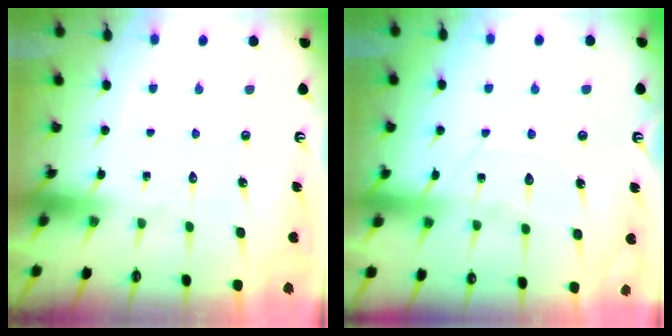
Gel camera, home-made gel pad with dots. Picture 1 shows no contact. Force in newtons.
{"total": 8.3, "press": 8.3, "slide": 0.8}